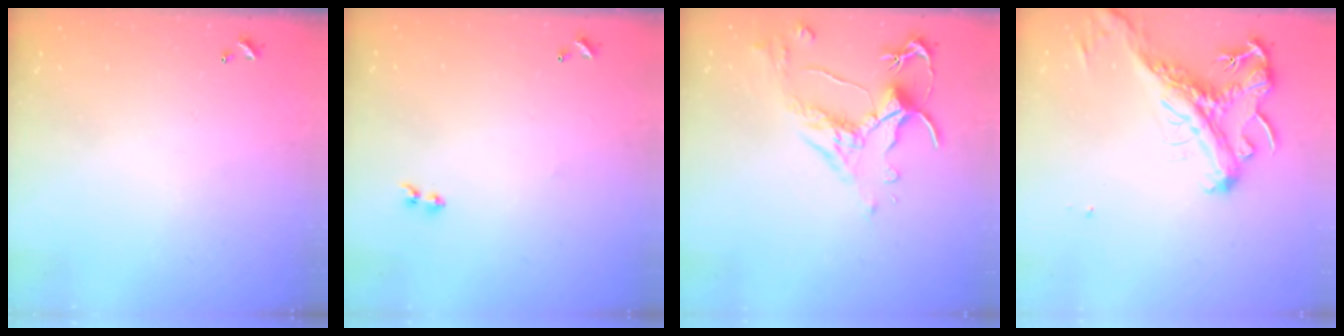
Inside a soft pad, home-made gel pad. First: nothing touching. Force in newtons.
{"total": 2.0, "press": 1.7, "slide": 1.0}
{"total": 2.5, "press": 2.1, "slide": 1.4}
{"total": 2.6, "press": 2.2, "slide": 1.4}